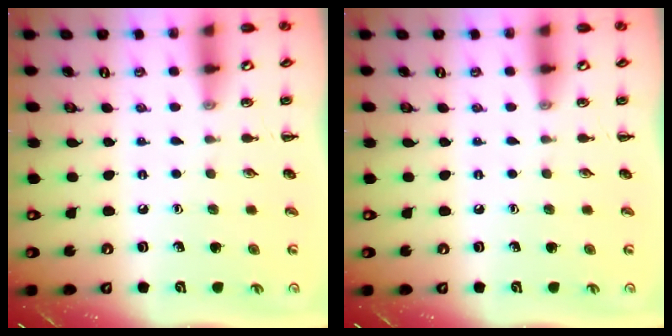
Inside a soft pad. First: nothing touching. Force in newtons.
{"total": 0.0}